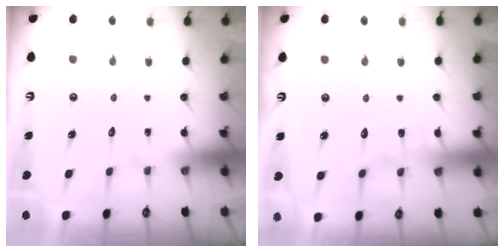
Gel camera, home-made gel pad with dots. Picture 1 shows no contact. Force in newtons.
{"total": 3.8, "press": 3.8, "slide": 0.3}